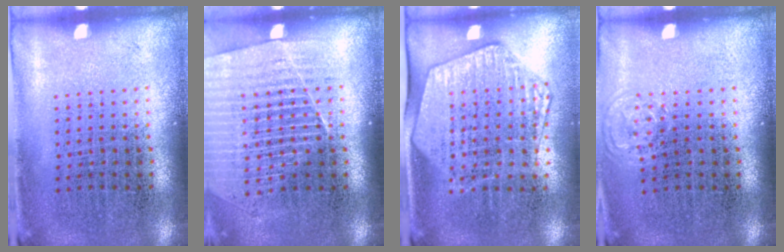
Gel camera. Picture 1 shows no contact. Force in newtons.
{"total": 1.6, "press": 1.5, "slide": 0.4}
{"total": 2.0, "press": 1.8, "slide": 0.9}
{"total": 0.6, "press": 0.6, "slide": 0.1}